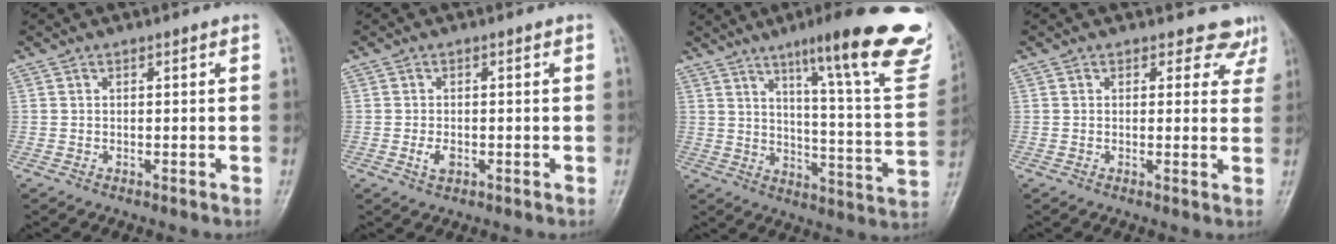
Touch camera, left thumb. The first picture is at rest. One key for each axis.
{"total": 2.3, "fx": -0.7, "fy": 1.4, "fz": 1.7, "tx": -0.033, "ty": -0.001, "tz": -0.012}
{"total": 26.0, "fx": 16.3, "fy": 4.3, "fz": 19.8, "tx": -0.249, "ty": -0.063, "tz": 0.222}
{"total": 4.6, "fx": 3.8, "fy": 2.6, "fz": 0.2, "tx": 0.032, "ty": -0.022, "tz": 0.022}